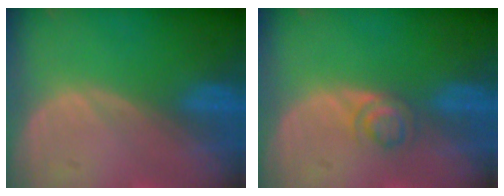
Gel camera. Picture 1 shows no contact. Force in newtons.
{"total": 2.7, "press": 2.7, "slide": 0.2}